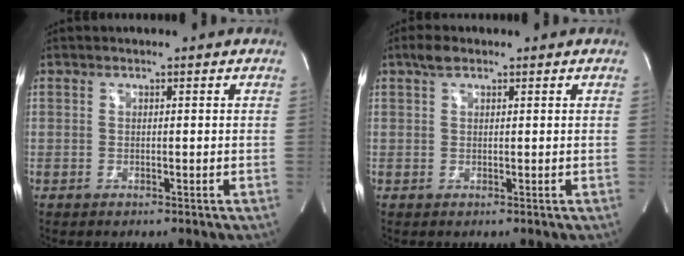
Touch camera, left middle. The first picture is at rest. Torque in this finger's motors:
{"motor_torque": [0.20, -0.07, -0.06, 0.00]}